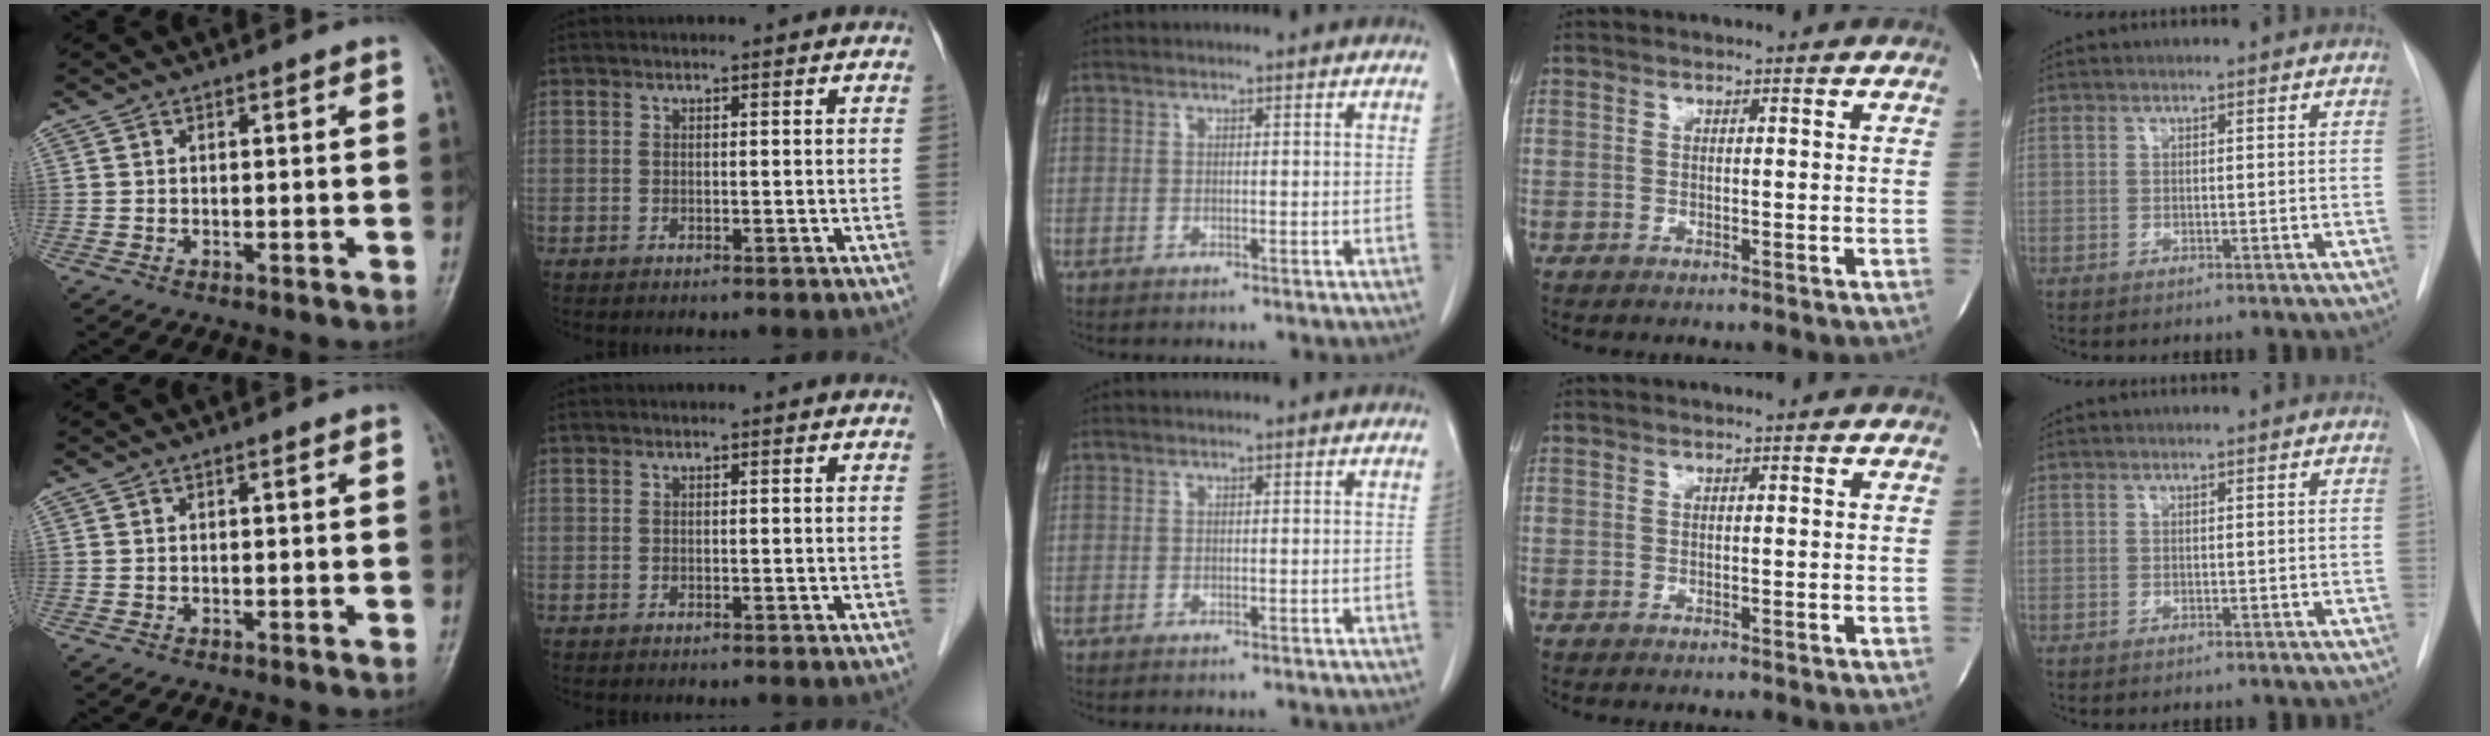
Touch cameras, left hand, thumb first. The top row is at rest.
{}